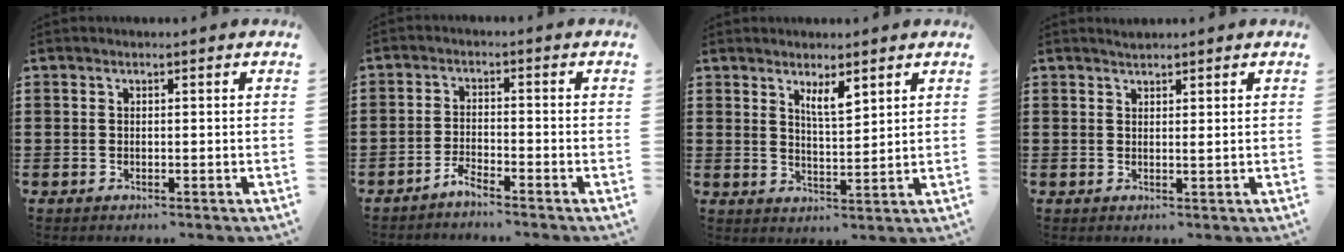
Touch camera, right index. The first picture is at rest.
{"total": 2.4, "force": [-2.3, -0.1, 0.5], "torque": [-0.020, 0.001, -0.050]}
{"total": 3.6, "force": [2.6, 0.9, 2.4], "torque": [-0.051, 0.002, 0.045]}
{"total": 1.1, "force": [1.1, 0.0, 0.1], "torque": [-0.004, 0.001, 0.022]}